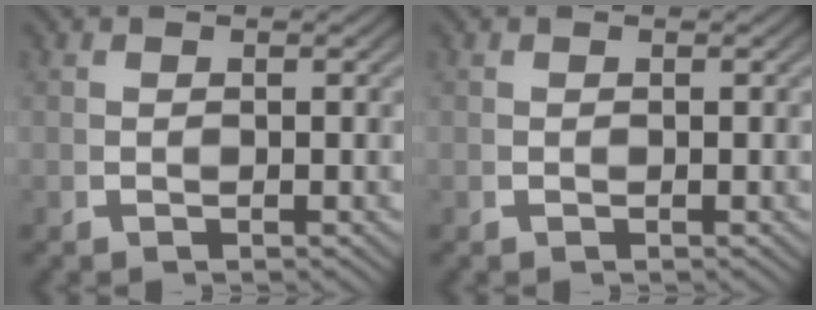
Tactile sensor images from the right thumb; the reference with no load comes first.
{"total": 0.0}